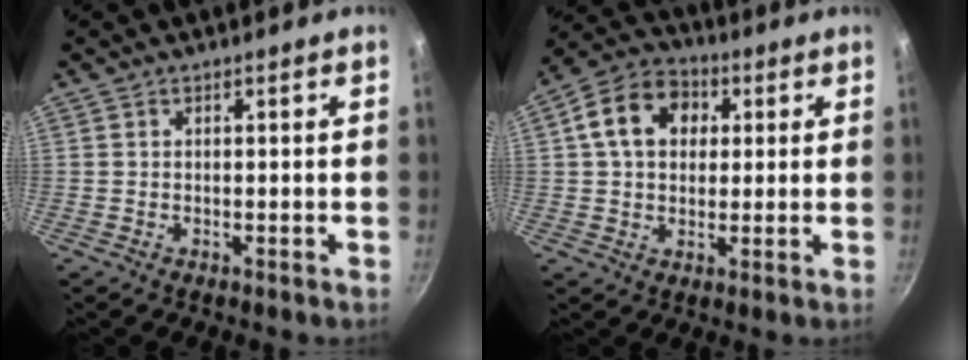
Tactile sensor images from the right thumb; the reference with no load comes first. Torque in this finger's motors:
{"motor_torque": [-0.54, 1.87, 1.20, 0.29, 0.26]}